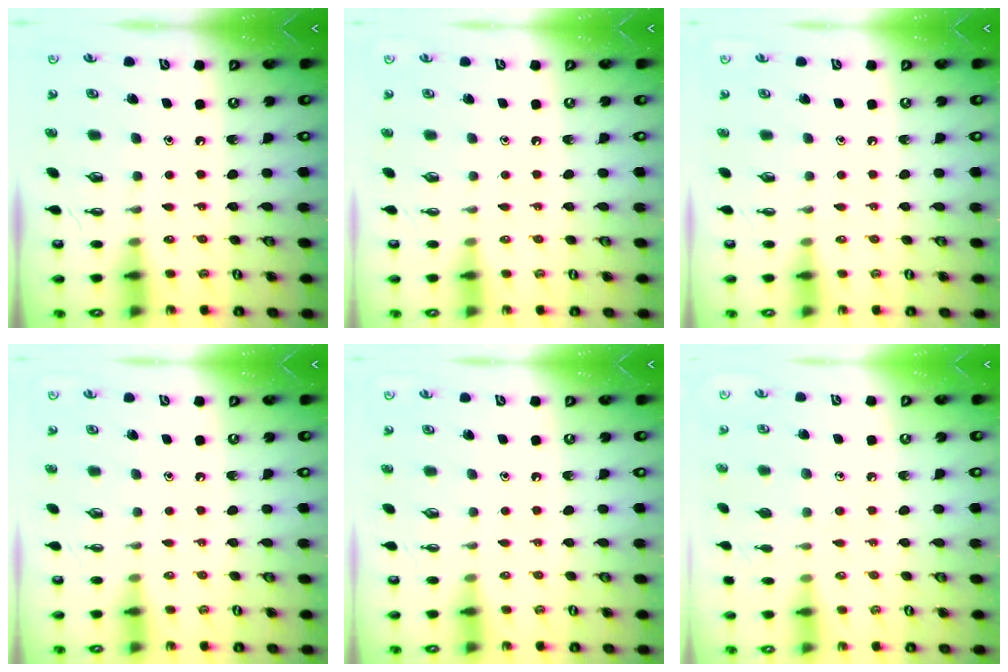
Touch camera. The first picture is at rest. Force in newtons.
{"total": 0.0}
{"total": 0.0}
{"total": 0.0}
{"total": 0.0}
{"total": 6.2, "press": 6.1, "slide": 0.6}